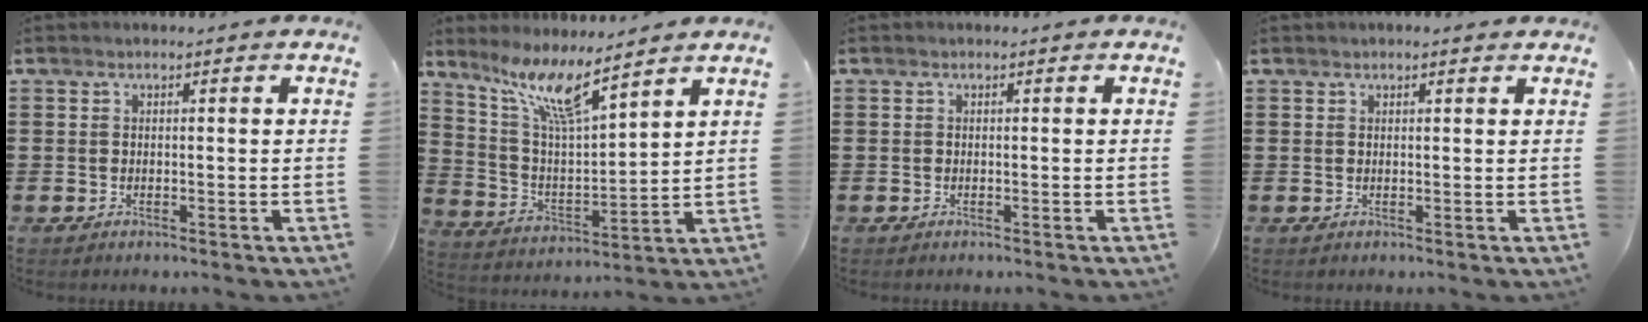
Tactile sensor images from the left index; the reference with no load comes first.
{"total": 9.6, "force": [7.1, 1.2, 6.3], "torque": [-0.143, -0.034, 0.126]}
{"total": 0.0}
{"total": 0.9, "force": [0.8, 0.2, 0.4], "torque": [-0.009, 0.002, 0.014]}